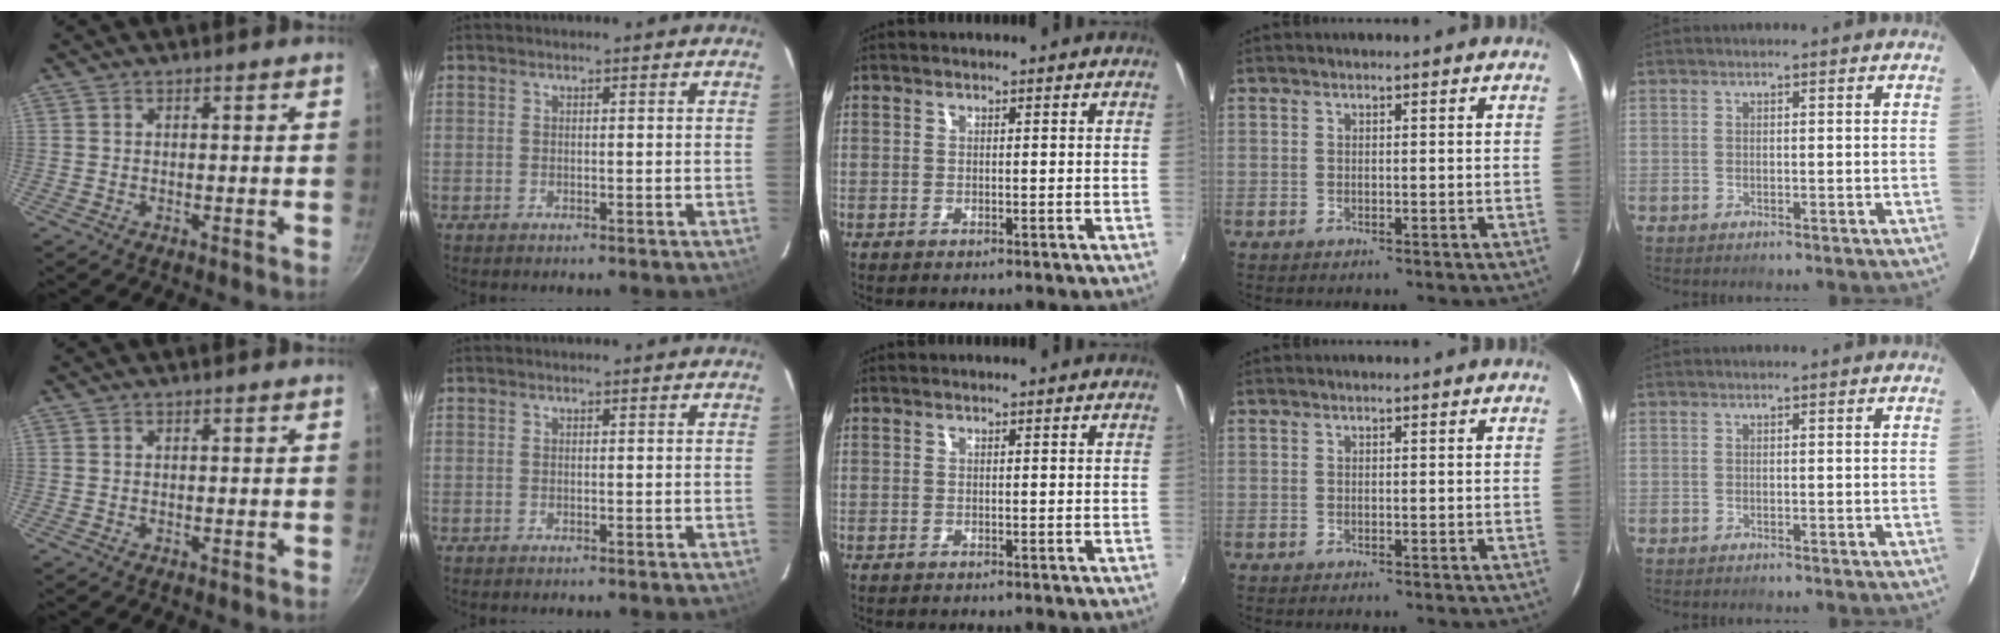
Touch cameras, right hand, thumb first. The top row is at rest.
{}